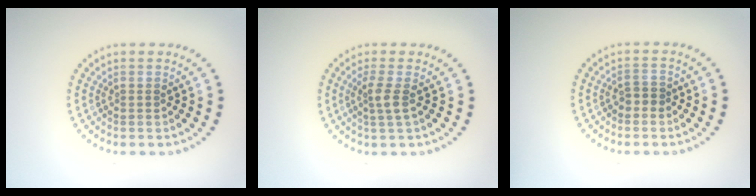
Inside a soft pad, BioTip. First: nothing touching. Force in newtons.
{"total": 1.8, "press": 1.3, "slide": 1.1}
{"total": 1.2, "press": 1.0, "slide": 0.7}